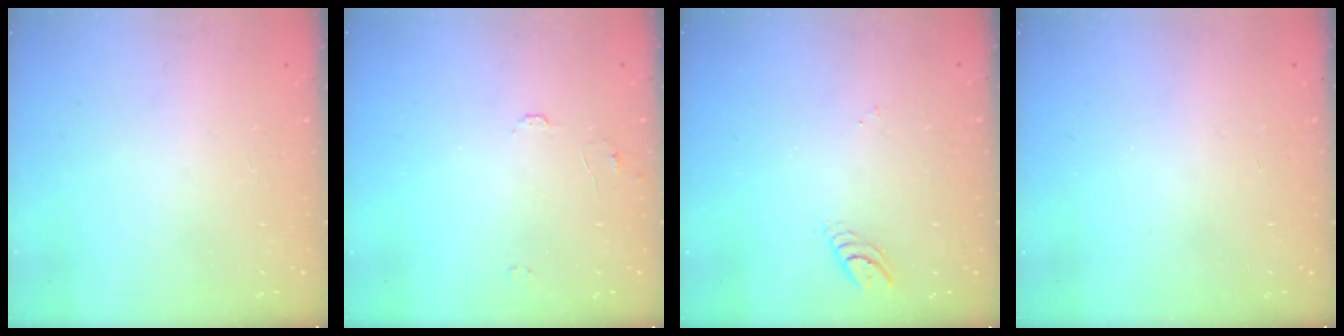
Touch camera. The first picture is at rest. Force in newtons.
{"total": 5.8, "press": 5.8, "slide": 0.5}
{"total": 4.1, "press": 4.1, "slide": 0.2}
{"total": 0.0}